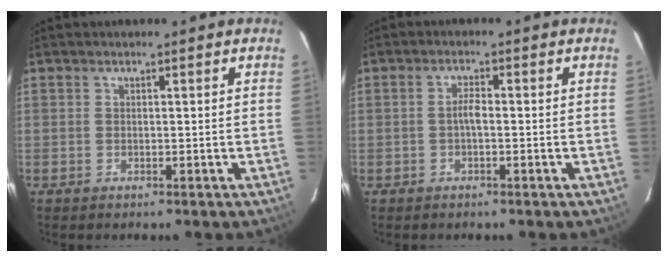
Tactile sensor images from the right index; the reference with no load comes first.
{"total": 1.9, "force": [-0.5, 0.5, 1.7], "torque": [-0.034, 0.007, -0.011]}